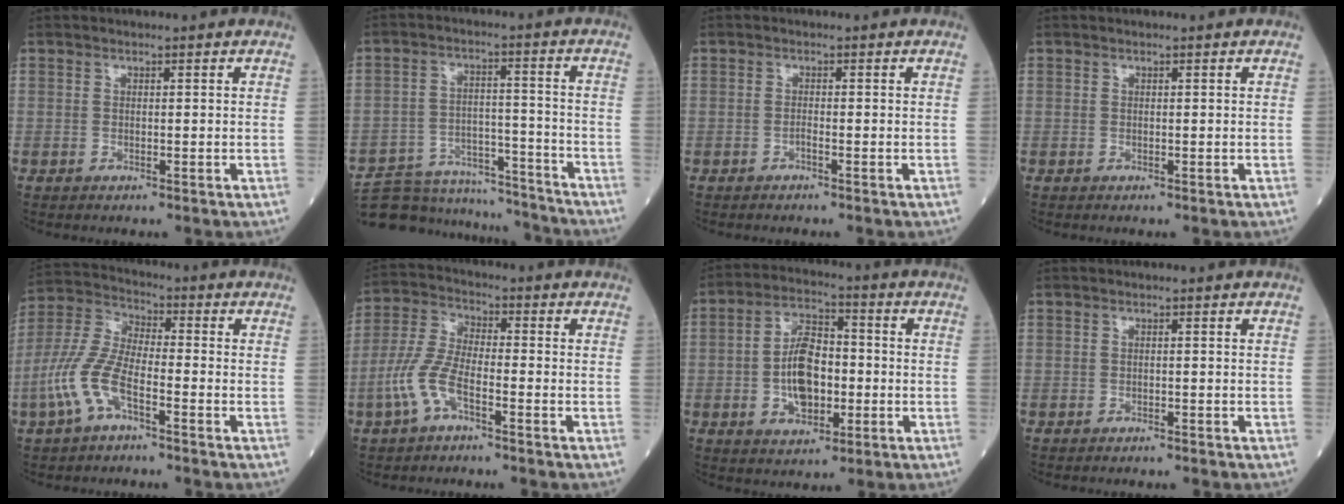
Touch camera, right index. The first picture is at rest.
{"total": 15.3, "force": [-14.6, 4.1, 2.0], "torque": [-0.035, 0.036, -0.213]}
{"total": 0.7, "force": [-0.5, 0.0, 0.4], "torque": [-0.010, 0.001, -0.012]}
{"total": 0.0}
{"total": 9.5, "force": [-4.2, 3.4, 7.8], "torque": [-0.190, 0.006, -0.090]}
{"total": 7.3, "force": [-3.4, 2.4, 6.0], "torque": [-0.144, 0.005, -0.072]}
{"total": 9.4, "force": [-1.5, 4.9, 7.9], "torque": [-0.150, 0.018, -0.025]}
{"total": 1.3, "force": [-1.2, 0.2, 0.5], "torque": [-0.012, -0.002, -0.014]}